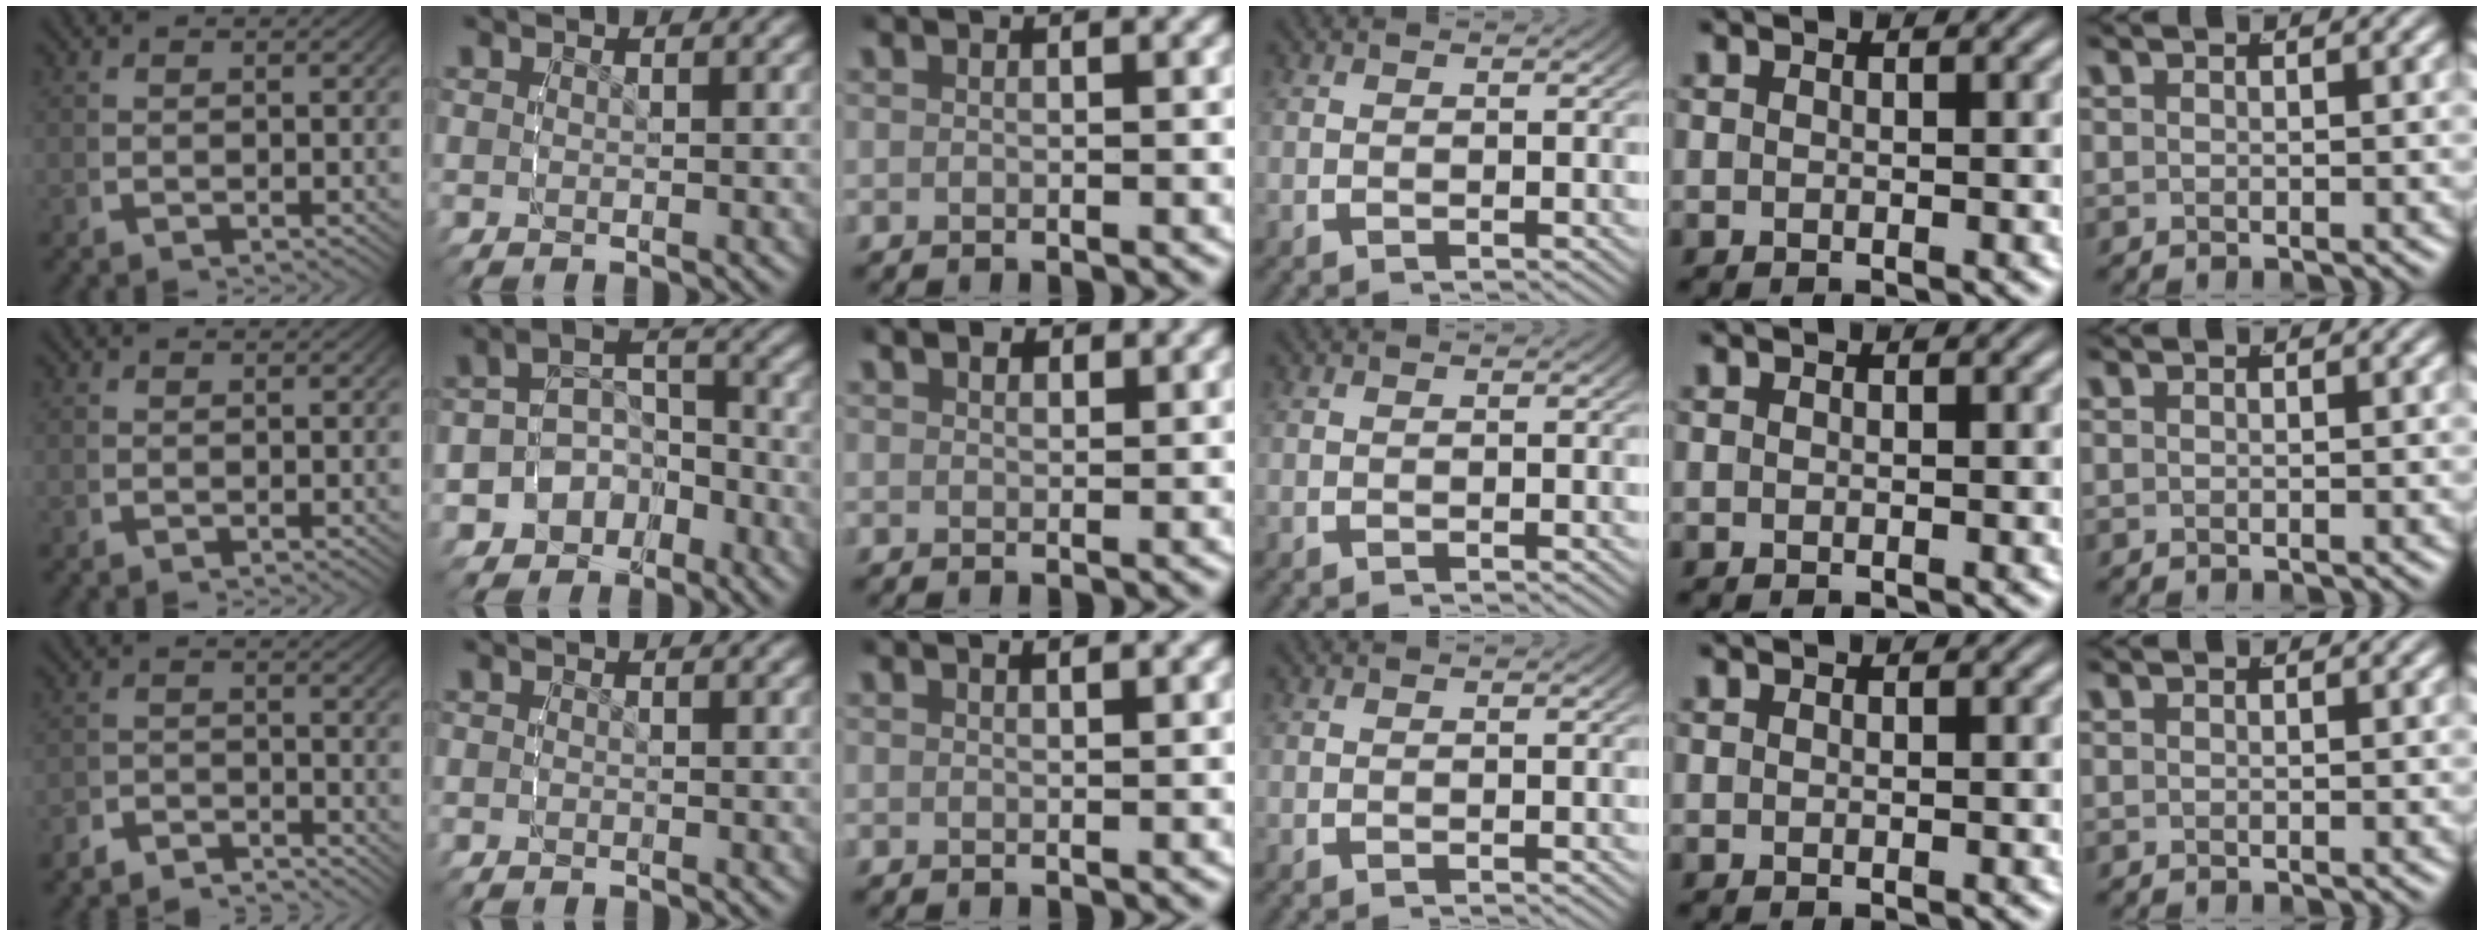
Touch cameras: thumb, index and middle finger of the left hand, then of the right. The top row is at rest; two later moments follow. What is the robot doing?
{"motion": "lift_and_place", "object": "sponge"}